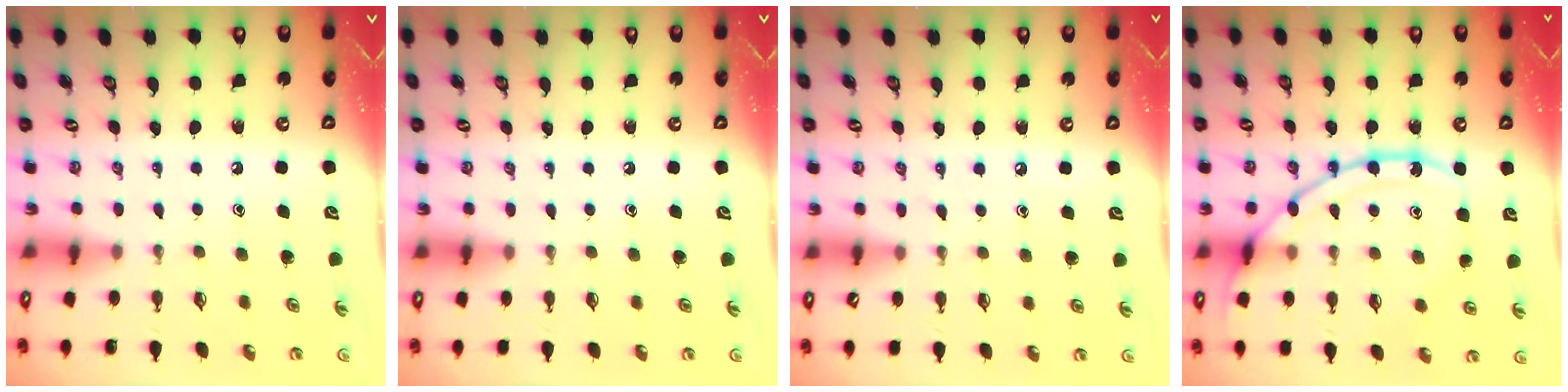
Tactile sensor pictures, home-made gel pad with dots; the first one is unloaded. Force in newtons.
{"total": 2.7, "press": 2.6, "slide": 0.4}
{"total": 5.5, "press": 5.5, "slide": 0.7}
{"total": 15.0, "press": 15.0, "slide": 0.6}